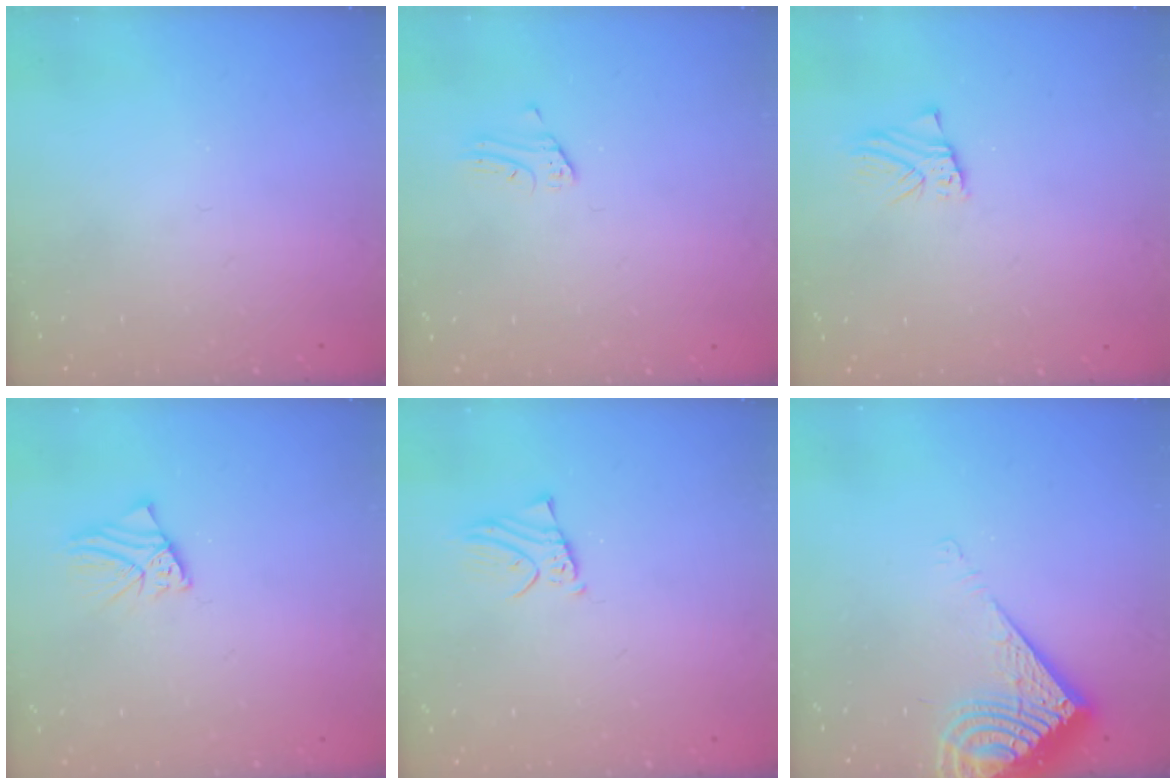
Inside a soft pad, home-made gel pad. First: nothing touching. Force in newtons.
{"total": 2.2, "press": 2.2, "slide": 0.2}
{"total": 1.5, "press": 1.5, "slide": 0.0}
{"total": 3.1, "press": 3.0, "slide": 0.4}
{"total": 2.0, "press": 2.0, "slide": 0.3}
{"total": 10.7, "press": 10.6, "slide": 1.3}